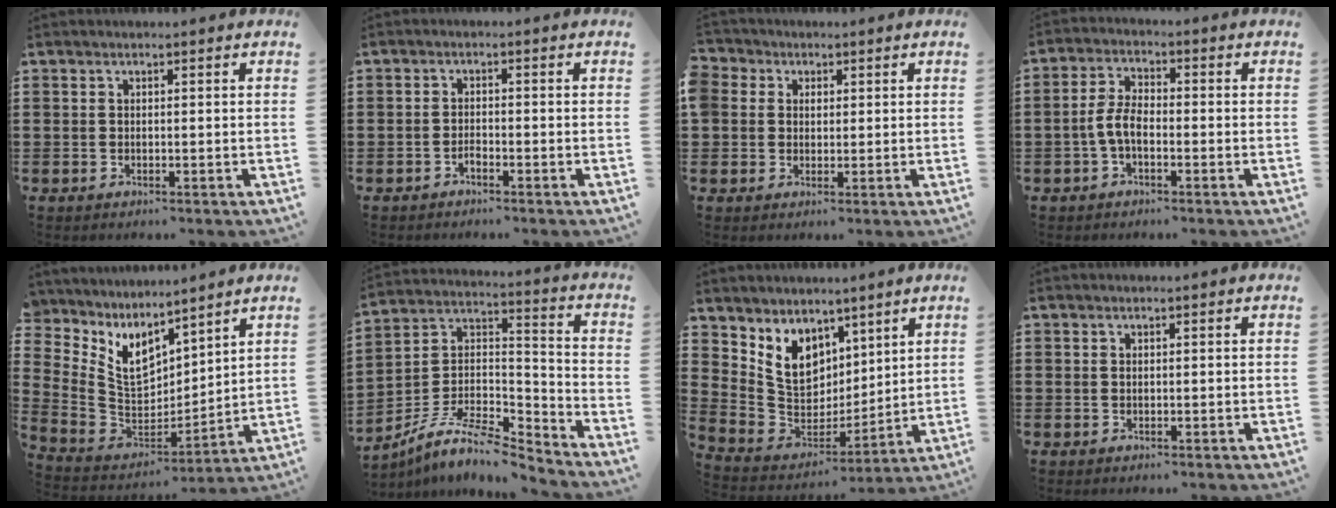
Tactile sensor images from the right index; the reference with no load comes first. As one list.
[{"total": 1.3, "force": [-1.0, 0.4, 0.6], "torque": [-0.014, -0.001, -0.020]}, {"total": 3.0, "force": [1.1, 2.8, 0.2], "torque": [-0.019, 0.014, 0.019]}, {"total": 4.6, "force": [-1.4, 2.2, 3.8], "torque": [-0.096, -0.001, -0.035]}, {"total": 7.4, "force": [4.3, 4.9, 3.4], "torque": [-0.106, -0.039, 0.083]}, {"total": 9.2, "force": [-7.3, 2.6, 4.9], "torque": [-0.111, 0.008, -0.151]}, {"total": 8.7, "force": [4.3, 6.8, 3.3], "torque": [-0.108, -0.025, 0.089]}, {"total": 0.0}]